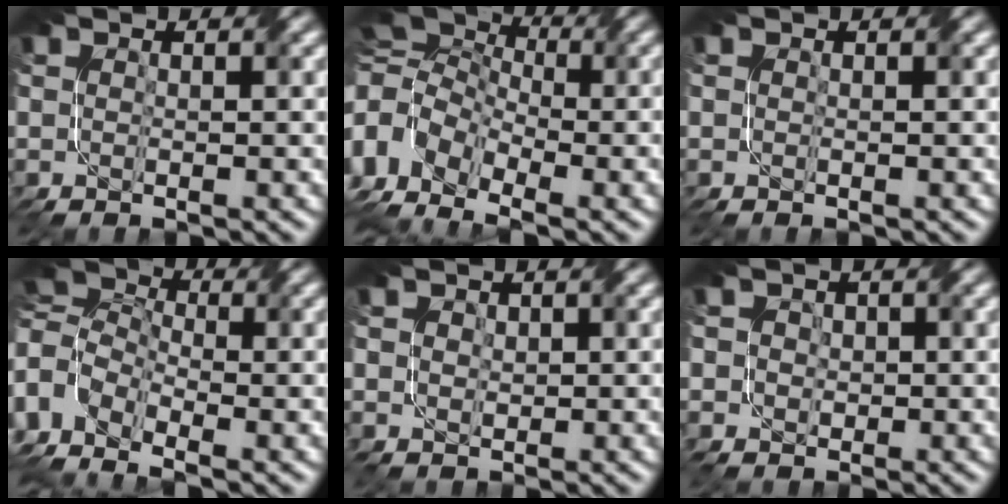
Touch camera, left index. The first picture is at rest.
{"total": 14.0, "force": [-3.7, 10.2, 8.9], "torque": [-0.195, -0.008, -0.048]}
{"total": 1.2, "force": [-0.8, -0.4, -0.8], "torque": [0.011, -0.001, -0.003]}
{"total": 6.9, "force": [-2.3, 4.8, 4.4], "torque": [-0.109, 0.000, -0.037]}
{"total": 1.1, "force": [-0.4, 0.8, -0.7], "torque": [0.007, -0.001, 0.017]}
{"total": 2.0, "force": [-0.4, 2.0, -0.3], "torque": [0.008, 0.005, 0.006]}